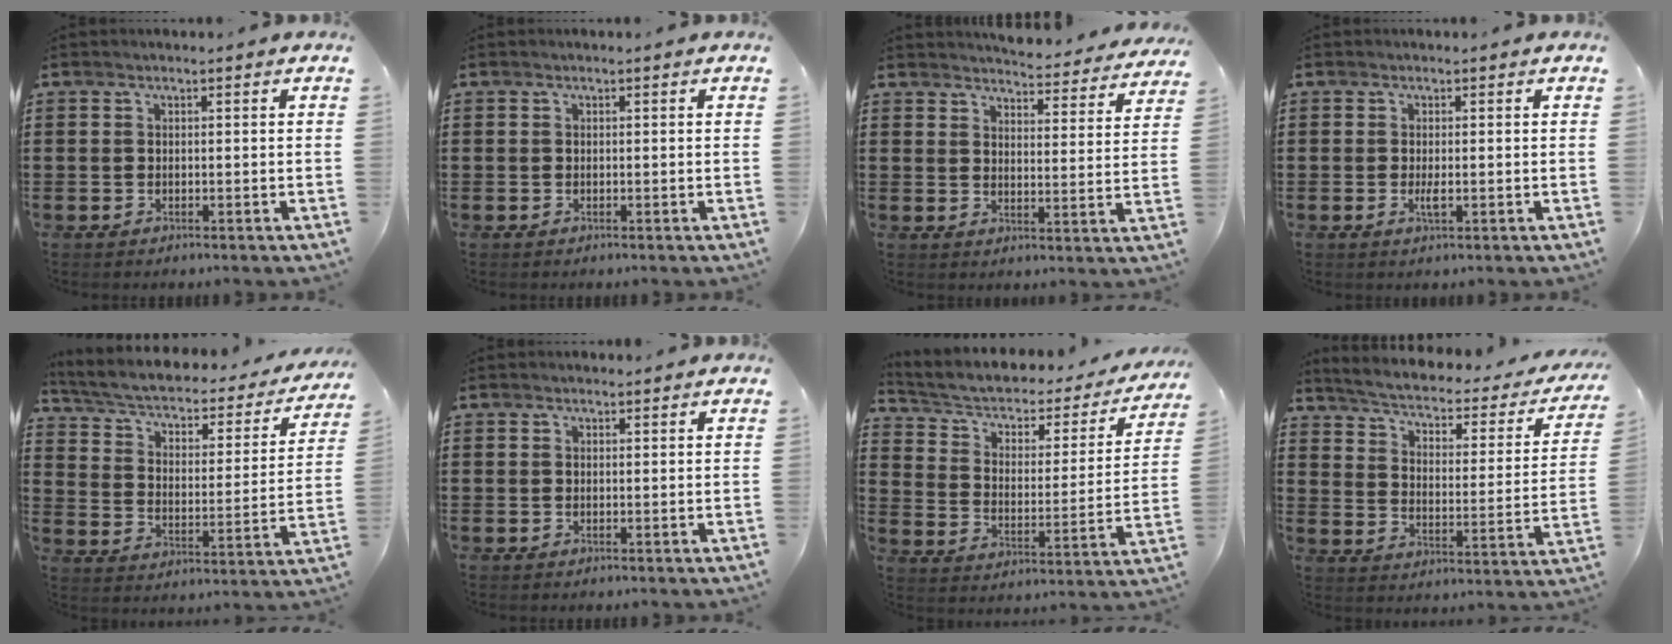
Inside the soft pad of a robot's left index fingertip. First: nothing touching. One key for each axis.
{"total": 0.0}
{"total": 4.6, "fx": 4.6, "fy": -0.2, "fz": 0.6, "tx": -0.015, "ty": -0.038, "tz": 0.075}
{"total": 1.7, "fx": -0.1, "fy": 0.4, "fz": 1.6, "tx": -0.038, "ty": -0.005, "tz": -0.004}
{"total": 3.7, "fx": 2.4, "fy": 1.6, "fz": 2.3, "tx": -0.058, "ty": -0.022, "tz": 0.033}
{"total": 0.5, "fx": 0.5, "fy": 0.2, "fz": 0.0, "tx": -0.001, "ty": 0.002, "tz": 0.010}
{"total": 4.2, "fx": 2.7, "fy": 2.3, "fz": 2.2, "tx": -0.060, "ty": -0.022, "tz": 0.037}
{"total": 2.6, "fx": 1.7, "fy": 0.6, "fz": 1.8, "tx": -0.049, "ty": -0.024, "tz": 0.017}